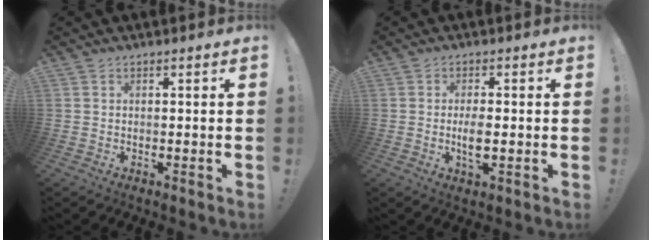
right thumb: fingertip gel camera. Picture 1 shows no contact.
{"total": 4.9, "force": [-0.8, 1.6, 4.5], "torque": [-0.087, -0.013, -0.020]}